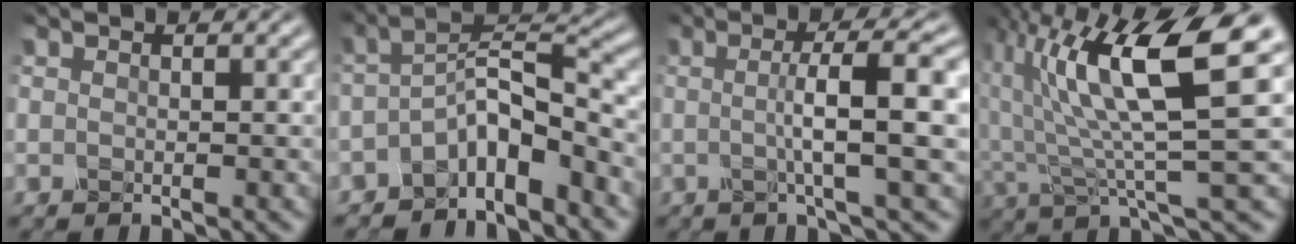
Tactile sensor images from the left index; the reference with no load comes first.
{"total": 4.9, "force": [-3.1, 1.2, 3.6], "torque": [-0.069, 0.015, -0.053]}
{"total": 6.8, "force": [0.2, 1.0, 6.7], "torque": [-0.101, 0.015, 0.009]}
{"total": 10.5, "force": [3.4, 2.4, 9.7], "torque": [-0.182, 0.013, 0.070]}